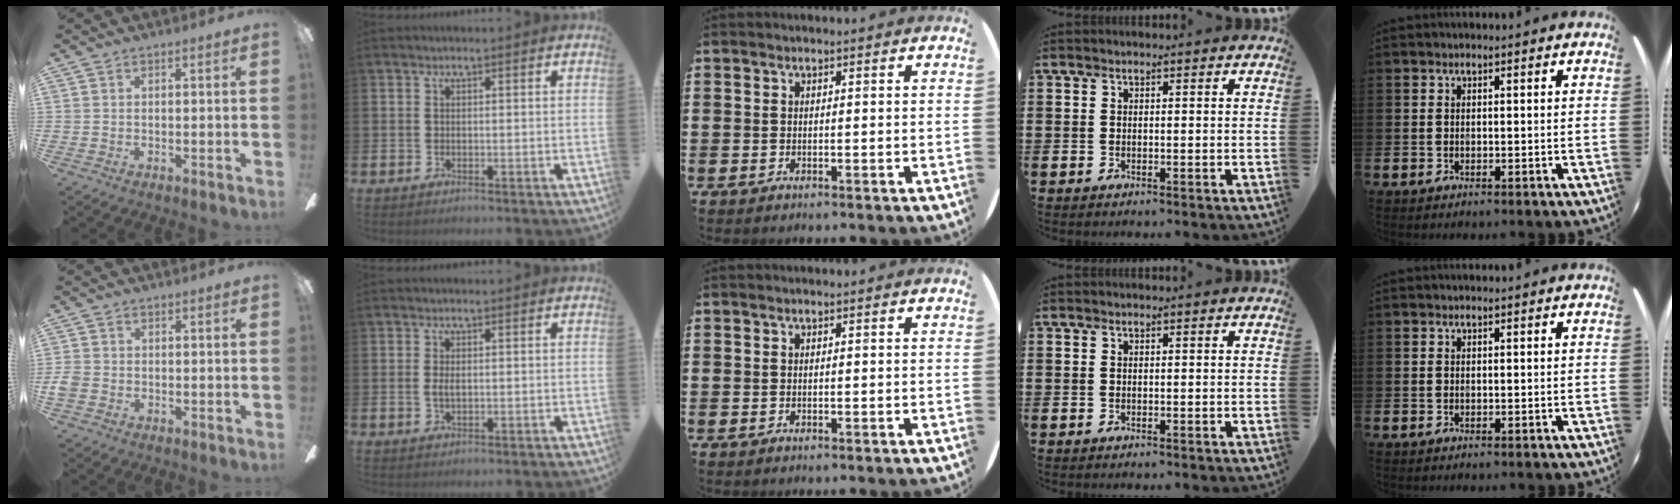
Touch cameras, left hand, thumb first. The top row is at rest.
{"thumb": {"total": 2.5, "force": [-0.8, 2.0, 1.3], "torque": [-0.019, 0.007, -0.013]}, "index": {"total": 1.4, "force": [0.1, 0.7, 1.2], "torque": [-0.023, 0.004, -0.001]}}